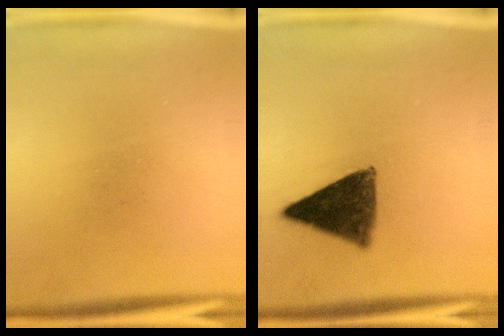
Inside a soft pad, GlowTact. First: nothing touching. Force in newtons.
{"total": 10.4}